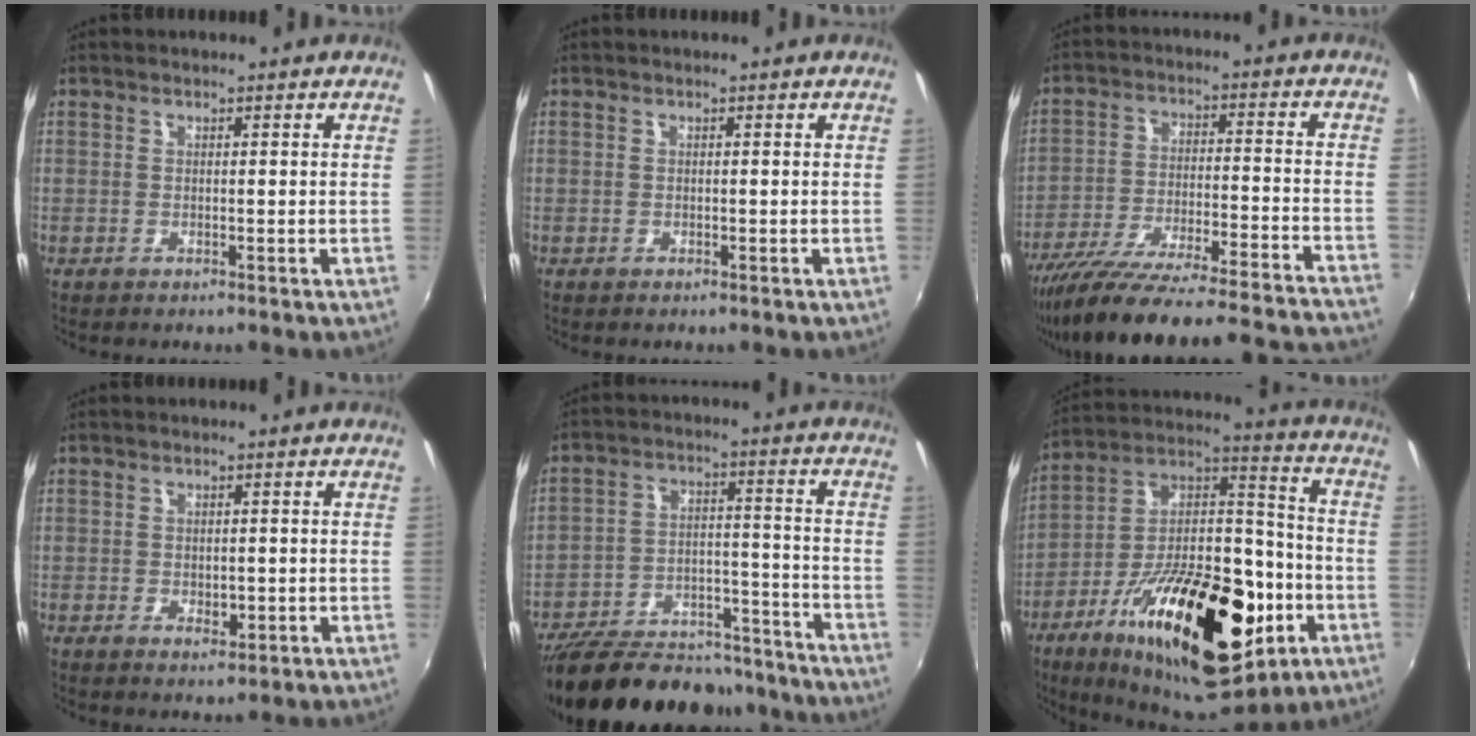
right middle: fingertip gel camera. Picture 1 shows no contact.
{"total": 0.0}
{"total": 31.4, "force": [-28.6, 1.0, 13.0], "torque": [-0.209, -0.071, -0.417]}
{"total": 2.4, "force": [-0.6, 1.6, 1.7], "torque": [-0.027, -0.004, -0.008]}
{"total": 21.4, "force": [-18.4, 8.8, 6.4], "torque": [-0.139, 0.044, -0.253]}
{"total": 31.7, "force": [-13.4, 14.7, 24.7], "torque": [-0.413, 0.003, -0.200]}